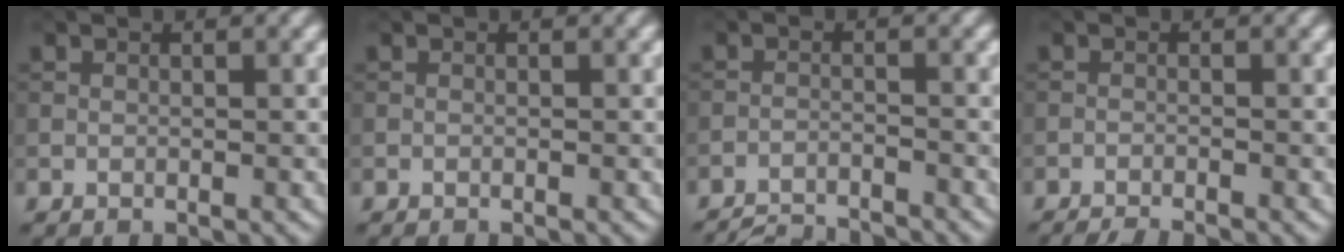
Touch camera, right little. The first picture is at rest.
{"total": 0.0}
{"total": 6.3, "force": [-6.1, 0.8, 1.4], "torque": [-0.029, -0.014, -0.097]}
{"total": 2.9, "force": [-2.6, 0.3, 1.2], "torque": [-0.021, -0.008, -0.048]}